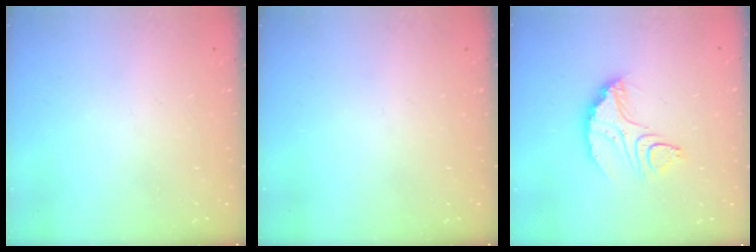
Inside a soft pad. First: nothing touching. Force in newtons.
{"total": 0.0}
{"total": 9.9, "press": 9.8, "slide": 0.8}